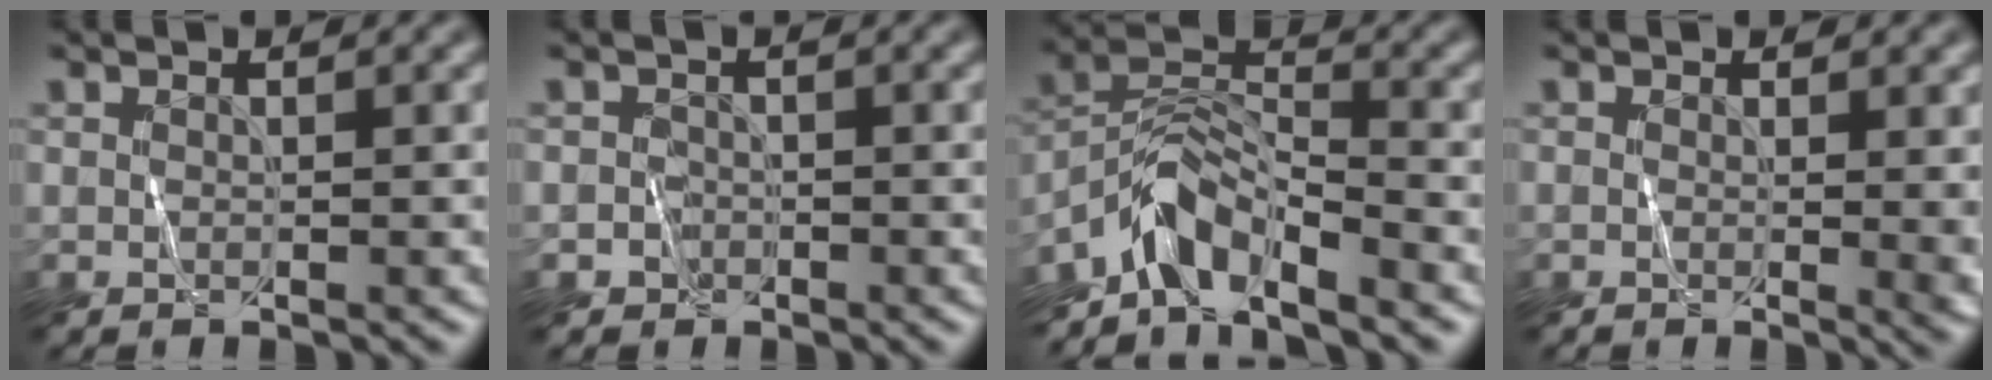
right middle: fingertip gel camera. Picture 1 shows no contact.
{"total": 1.3, "force": [-0.6, 1.1, 0.1], "torque": [0.012, 0.006, -0.012]}
{"total": 4.8, "force": [-4.0, 1.3, 2.3], "torque": [-0.033, 0.010, -0.088]}
{"total": 3.0, "force": [0.1, 1.0, 2.9], "torque": [-0.025, -0.001, 0.001]}